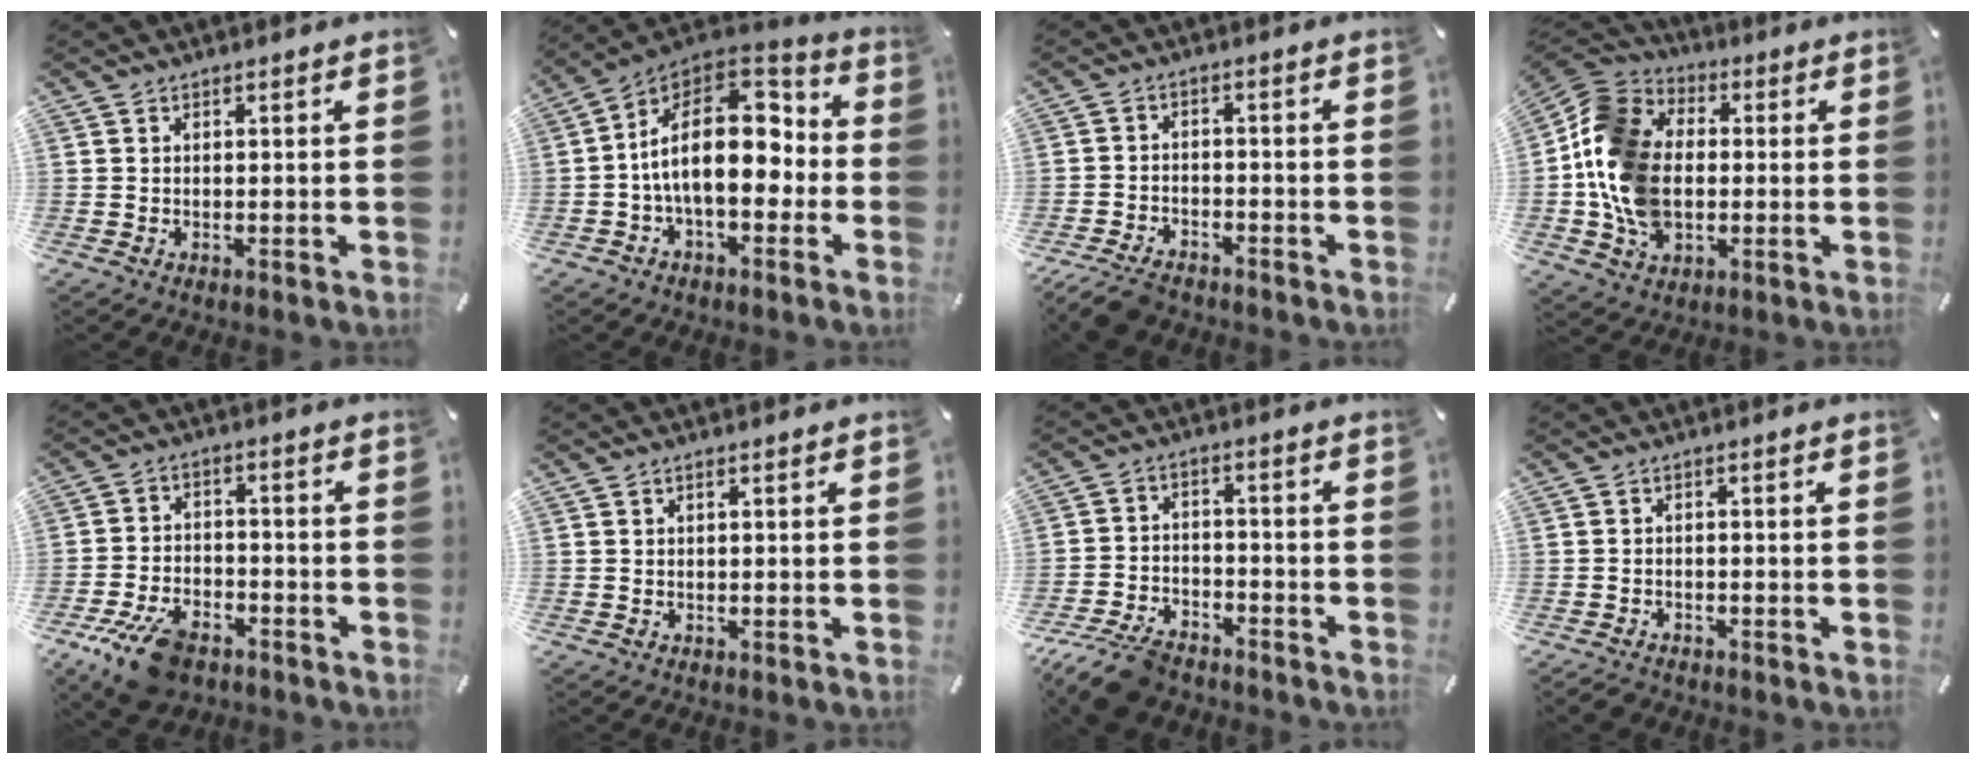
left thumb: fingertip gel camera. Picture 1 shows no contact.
{"total": 19.2, "force": [-0.3, 11.5, 15.4], "torque": [-0.260, -0.001, -0.006]}
{"total": 5.7, "force": [-4.9, 2.2, 1.8], "torque": [-0.040, 0.020, -0.094]}
{"total": 16.6, "force": [-2.6, 12.7, 10.3], "torque": [-0.247, 0.026, -0.050]}
{"total": 10.8, "force": [-6.8, 5.6, 6.3], "torque": [-0.118, 0.037, -0.121]}
{"total": 0.6, "force": [0.1, 0.1, 0.6], "torque": [-0.011, 0.001, 0.002]}
{"total": 10.1, "force": [-8.2, 4.1, 4.0], "torque": [-0.071, 0.045, -0.156]}
{"total": 2.0, "force": [-1.9, 0.6, 0.3], "torque": [-0.011, 0.007, -0.042]}